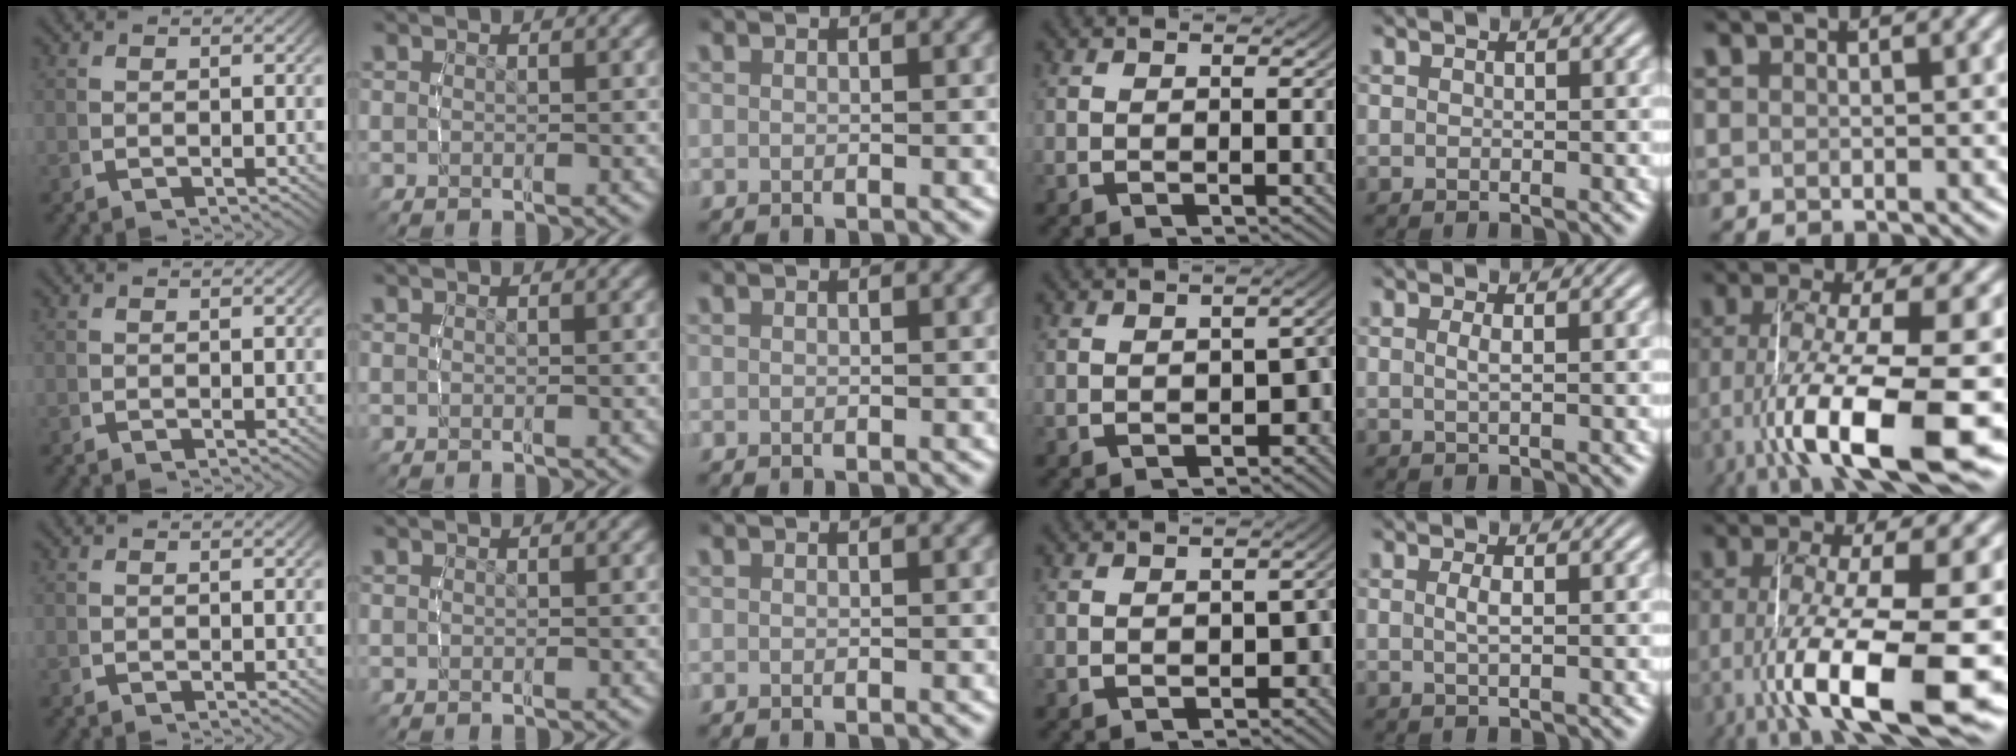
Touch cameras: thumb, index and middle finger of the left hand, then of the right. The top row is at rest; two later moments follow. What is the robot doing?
{"motion": "lift_and_place", "object": "condiment"}